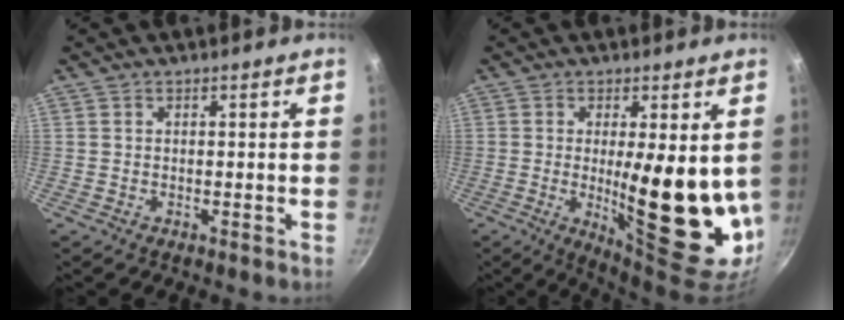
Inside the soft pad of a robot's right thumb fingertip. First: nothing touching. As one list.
[{"total": 16.5, "force": [0.1, 5.0, 15.8], "torque": [-0.211, -0.033, 0.015]}]